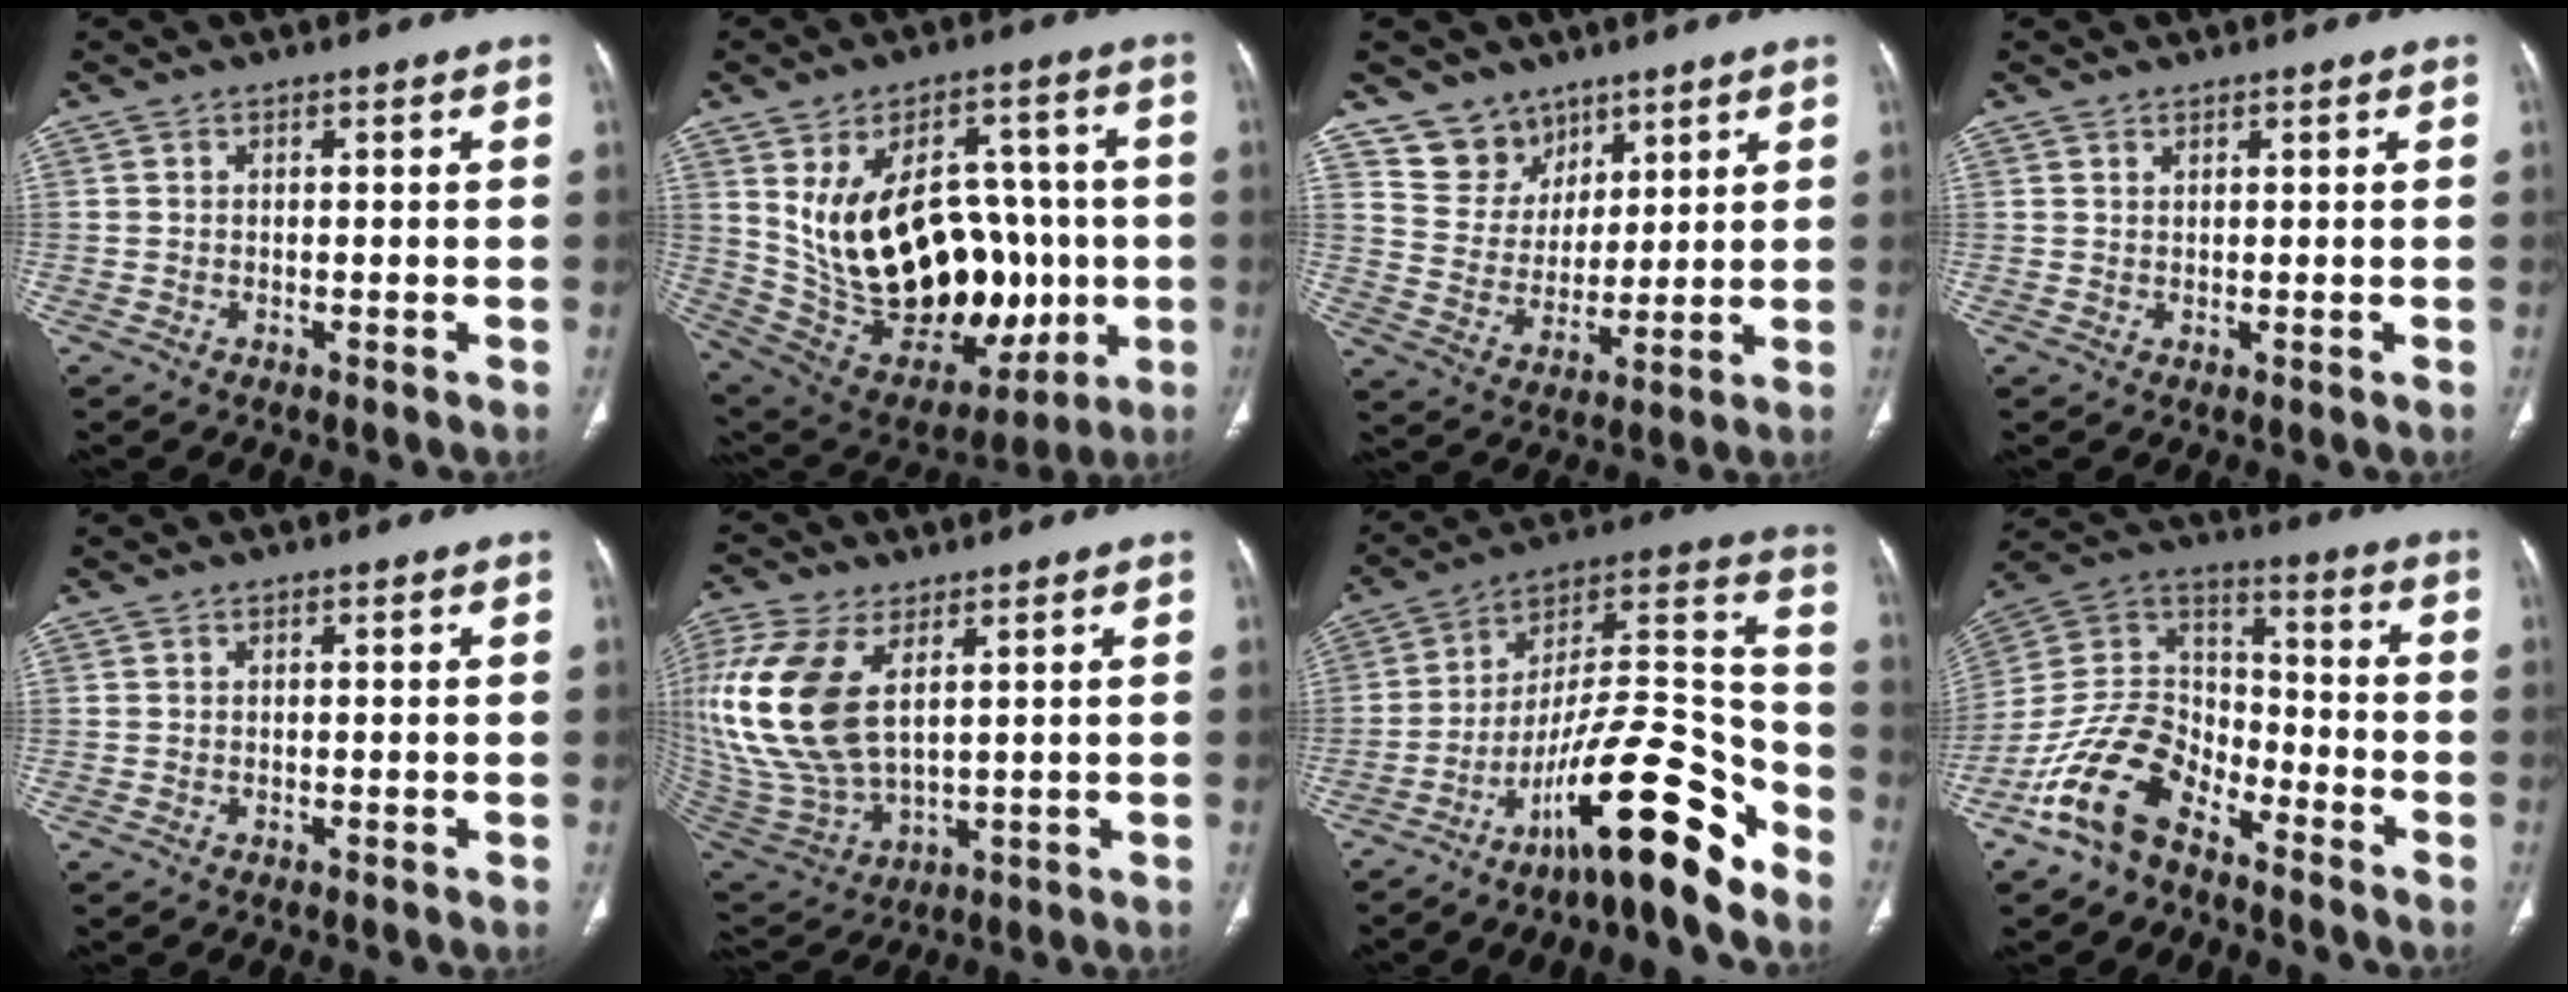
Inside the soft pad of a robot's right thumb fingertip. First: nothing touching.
{"total": 28.0, "force": [-0.6, 17.1, 22.1], "torque": [-0.343, 0.015, 0.035]}
{"total": 9.2, "force": [6.6, 6.3, 1.0], "torque": [0.026, -0.056, 0.135]}
{"total": 0.7, "force": [0.6, 0.3, 0.1], "torque": [0.000, -0.005, 0.011]}
{"total": 0.0}
{"total": 19.7, "force": [5.4, 10.5, 15.8], "torque": [-0.359, -0.024, 0.116]}
{"total": 21.2, "force": [-13.6, 4.7, 15.5], "torque": [-0.248, 0.110, -0.224]}
{"total": 15.2, "force": [-10.0, 8.4, 7.8], "torque": [-0.141, 0.081, -0.197]}